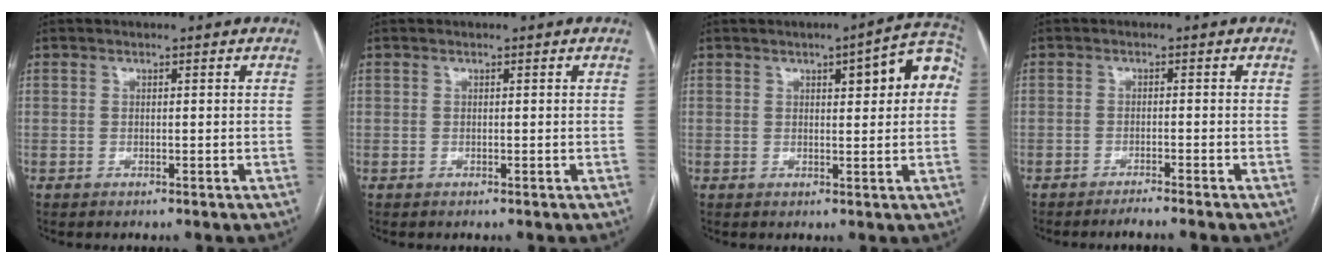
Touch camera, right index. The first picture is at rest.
{"total": 0.0}
{"total": 8.4, "force": [2.1, 2.0, 7.9], "torque": [-0.097, 0.027, 0.022]}
{"total": 3.1, "force": [-2.7, -0.8, 1.3], "torque": [-0.012, -0.002, -0.042]}